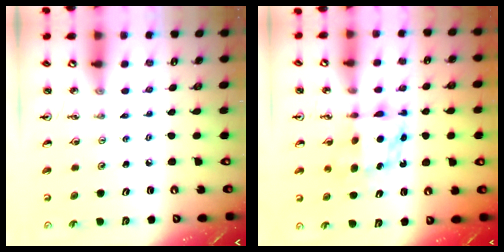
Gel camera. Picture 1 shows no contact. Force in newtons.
{"total": 6.7, "press": 6.7, "slide": 0.1}